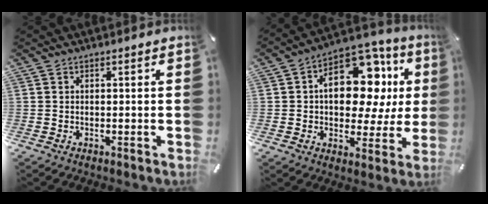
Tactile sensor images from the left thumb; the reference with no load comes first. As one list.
[{"total": 20.5, "force": [4.2, 12.6, 15.6], "torque": [-0.223, -0.014, 0.068]}]